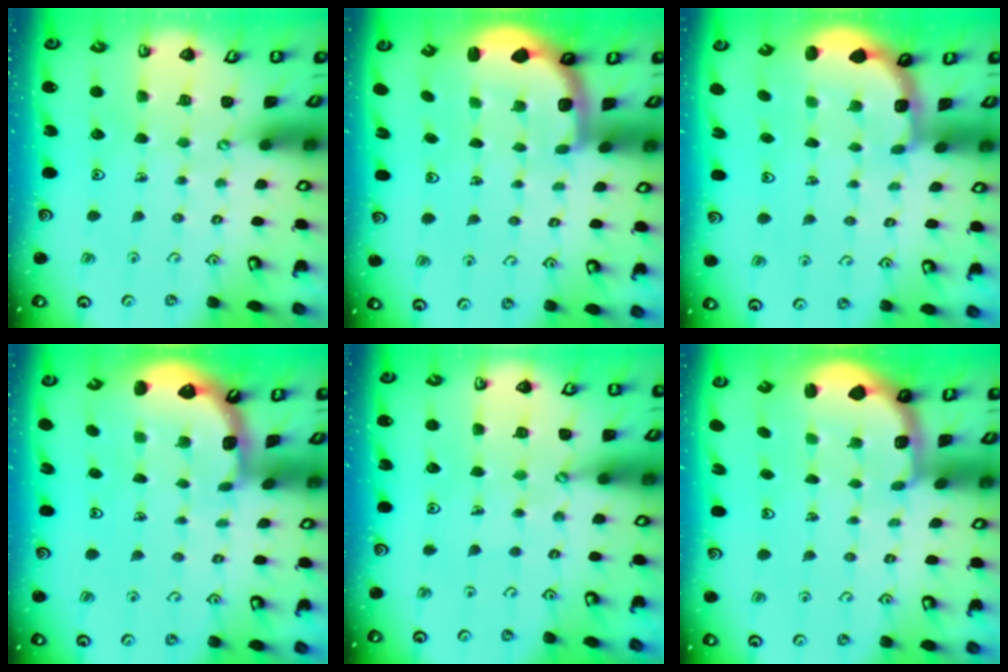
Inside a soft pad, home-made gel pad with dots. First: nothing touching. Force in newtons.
{"total": 2.2, "press": 1.7, "slide": 1.4}
{"total": 3.0, "press": 2.0, "slide": 2.2}
{"total": 1.4, "press": 1.4, "slide": 0.1}
{"total": 1.9, "press": 1.9, "slide": 0.1}
{"total": 2.4, "press": 1.1, "slide": 2.2}